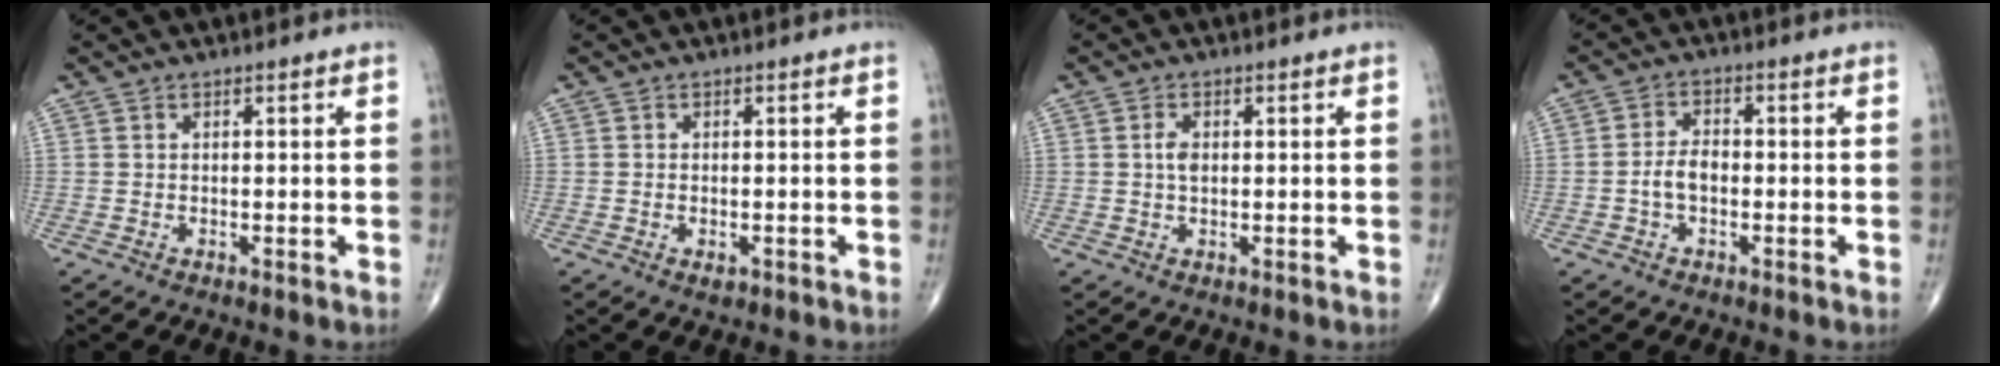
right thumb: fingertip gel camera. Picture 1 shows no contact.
{"total": 1.3, "force": [-0.6, 0.7, 1.0], "torque": [-0.015, 0.000, -0.006]}
{"total": 2.2, "force": [0.2, 1.3, 1.7], "torque": [-0.031, 0.001, 0.002]}
{"total": 3.9, "force": [-1.0, 2.4, 3.0], "torque": [-0.055, 0.016, -0.022]}